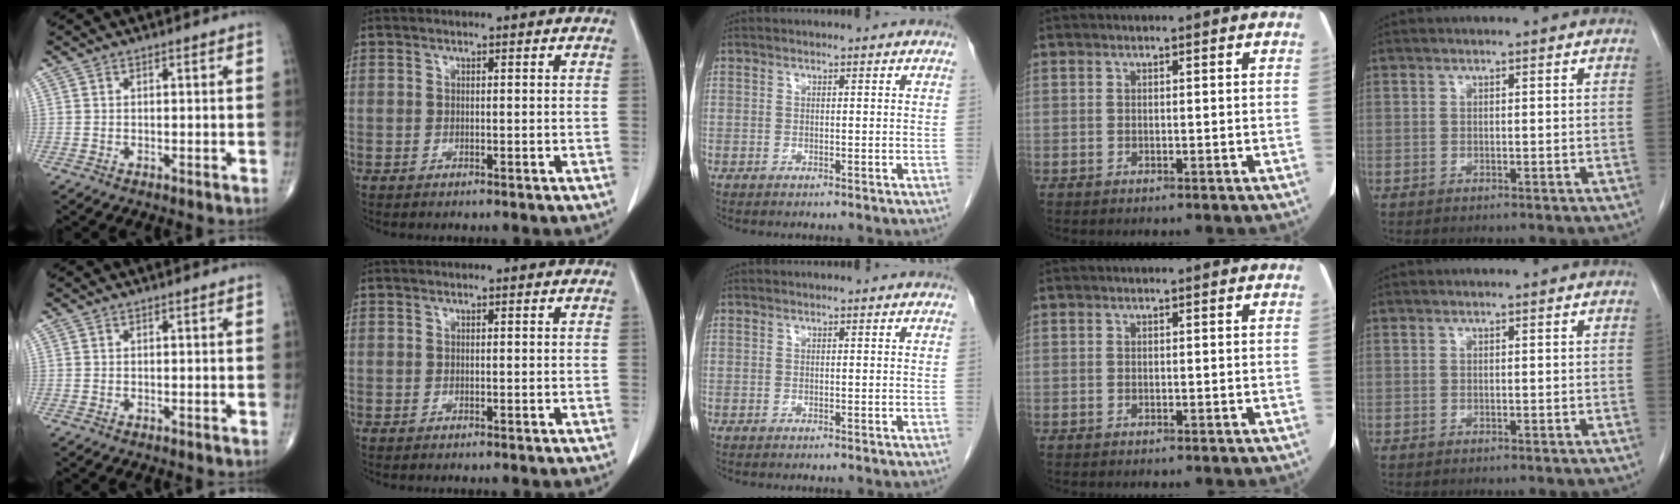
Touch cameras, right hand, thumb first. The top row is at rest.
{}